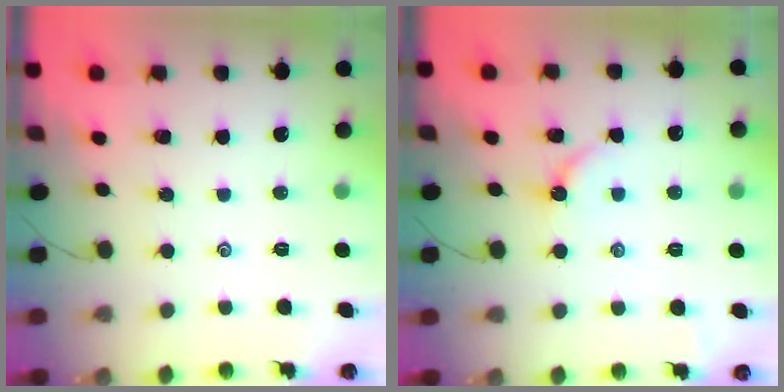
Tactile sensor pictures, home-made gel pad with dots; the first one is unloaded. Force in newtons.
{"total": 4.0, "press": 3.9, "slide": 0.4}